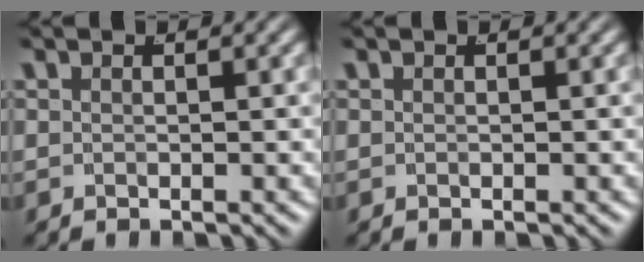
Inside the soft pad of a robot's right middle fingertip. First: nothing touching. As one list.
[{"total": 0.0}]